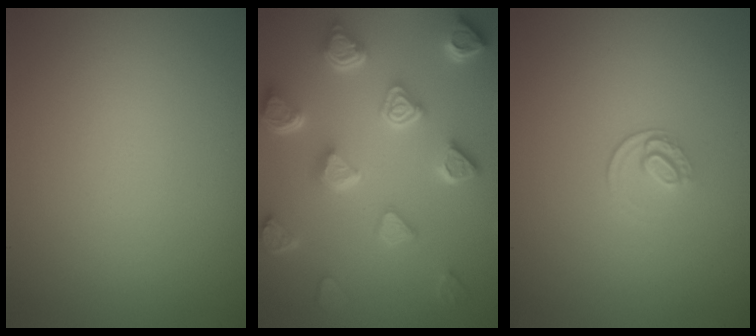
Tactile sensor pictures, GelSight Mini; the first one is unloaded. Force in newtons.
{"total": 7.4, "press": 5.9, "slide": 4.5}
{"total": 1.2, "press": 0.8, "slide": 0.9}